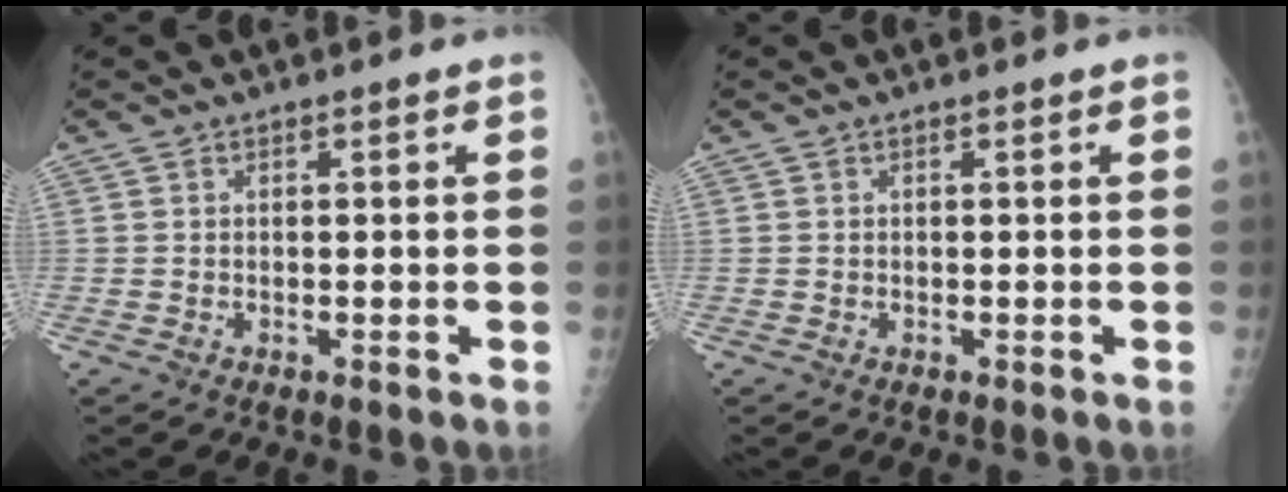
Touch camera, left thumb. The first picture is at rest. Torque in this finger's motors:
{"motor_torque": [0.01, 0.01, -0.07, -0.01, 0.00]}